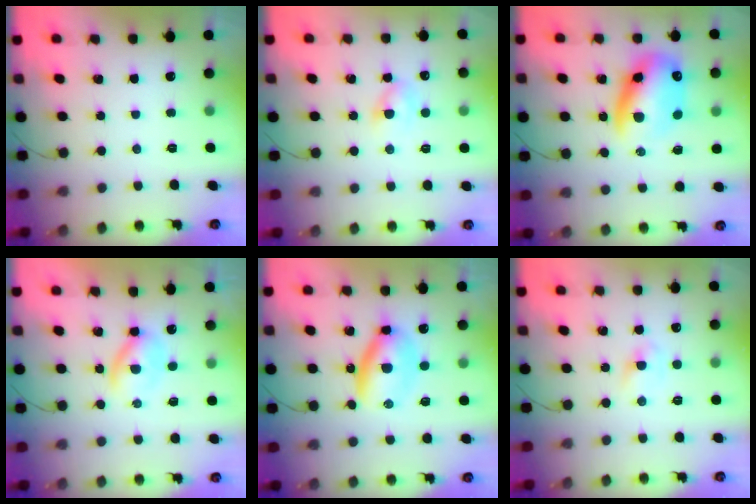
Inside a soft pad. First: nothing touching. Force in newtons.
{"total": 3.2, "press": 2.9, "slide": 1.2}
{"total": 14.9, "press": 14.4, "slide": 3.8}
{"total": 2.8, "press": 2.8, "slide": 0.5}
{"total": 6.3, "press": 6.3, "slide": 1.0}
{"total": 2.7, "press": 2.5, "slide": 1.0}